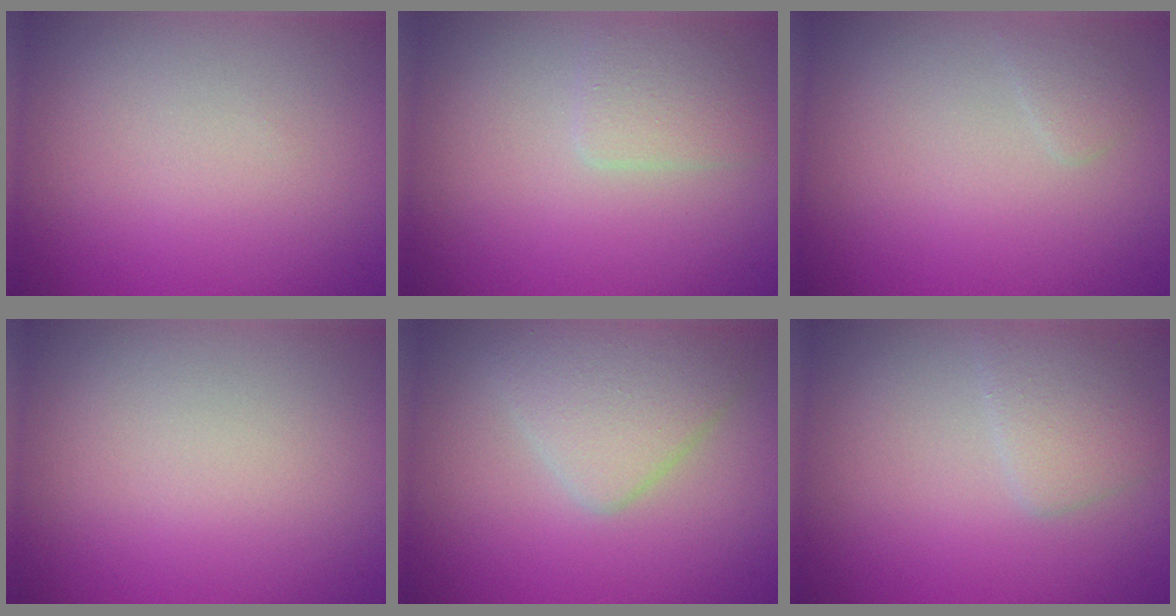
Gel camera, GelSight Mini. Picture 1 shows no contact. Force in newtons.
{"total": 2.0, "press": 2.0, "slide": 0.1}
{"total": 0.8, "press": 0.8, "slide": 0.0}
{"total": 0.0}
{"total": 3.8, "press": 3.8, "slide": 0.1}
{"total": 2.3, "press": 2.3, "slide": 0.0}